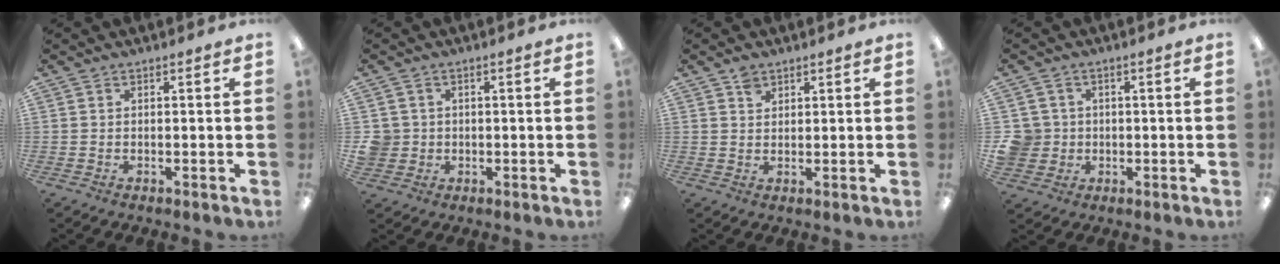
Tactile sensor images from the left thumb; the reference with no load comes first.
{"total": 4.0, "force": [0.2, 4.0, 0.6], "torque": [-0.018, 0.004, 0.002]}
{"total": 2.4, "force": [1.7, 1.5, 0.6], "torque": [-0.008, -0.007, 0.033]}
{"total": 5.9, "force": [0.1, 5.8, 1.4], "torque": [-0.043, 0.010, 0.005]}